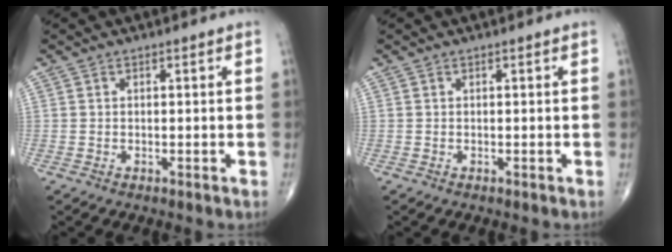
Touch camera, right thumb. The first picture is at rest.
{"total": 0.0}